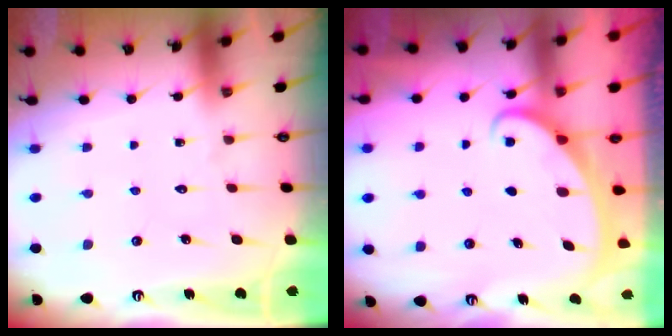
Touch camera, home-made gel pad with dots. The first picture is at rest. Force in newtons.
{"total": 2.3, "press": 2.3, "slide": 0.4}